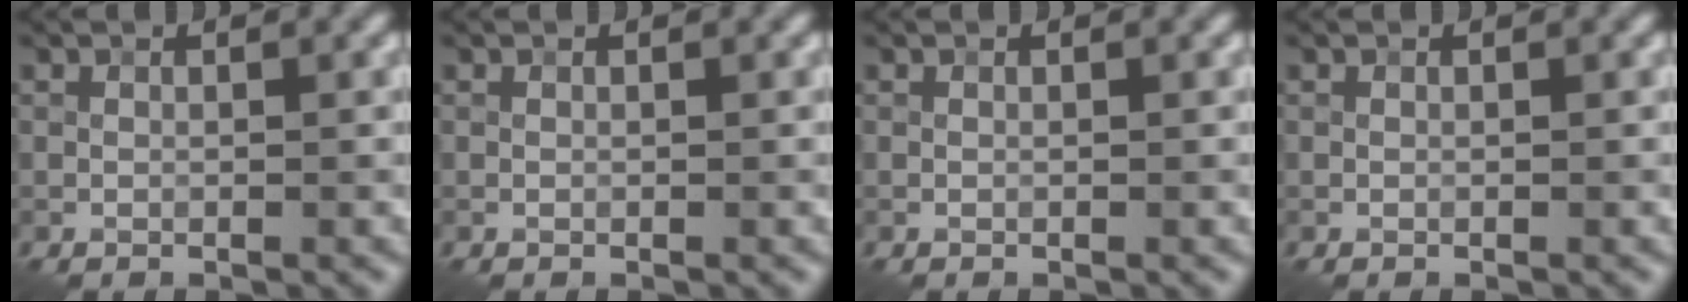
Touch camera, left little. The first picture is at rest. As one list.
[{"total": 0.0}, {"total": 0.0}, {"total": 0.0}]